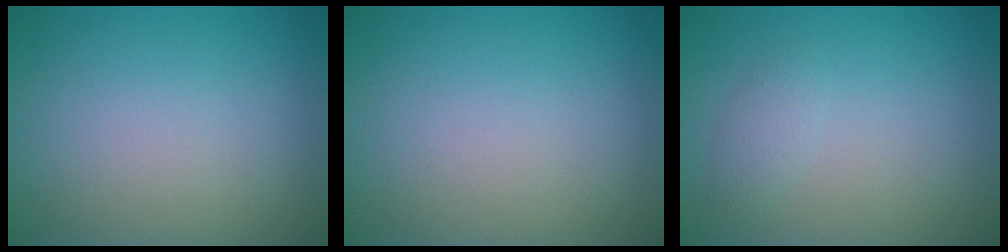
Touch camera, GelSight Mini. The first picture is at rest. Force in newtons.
{"total": 0.0}
{"total": 2.3, "press": 2.3, "slide": 0.2}